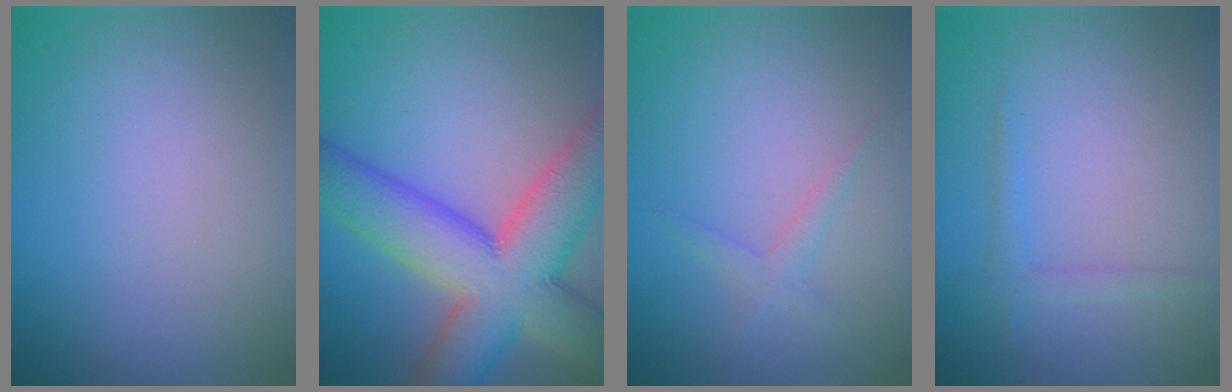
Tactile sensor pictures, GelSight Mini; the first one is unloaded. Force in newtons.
{"total": 11.6, "press": 11.6, "slide": 0.8}
{"total": 1.3, "press": 1.3, "slide": 0.2}
{"total": 1.4, "press": 1.4, "slide": 0.0}